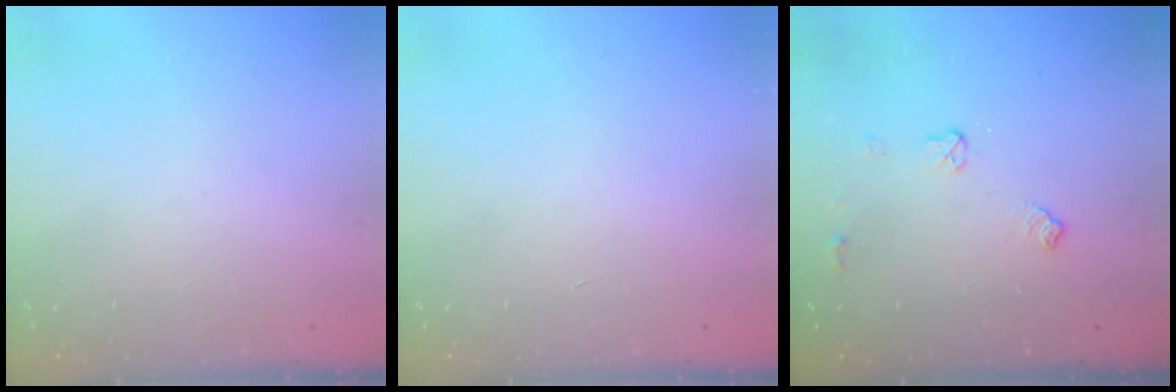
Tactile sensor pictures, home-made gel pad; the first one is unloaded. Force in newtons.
{"total": 0.9, "press": 0.9, "slide": 0.2}
{"total": 5.6, "press": 5.6, "slide": 1.0}